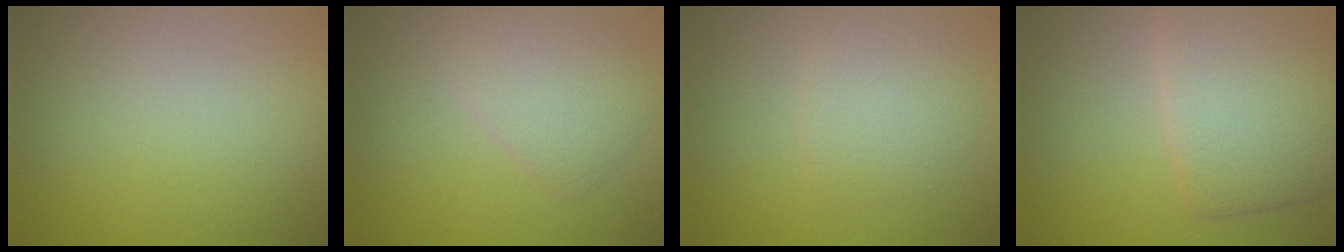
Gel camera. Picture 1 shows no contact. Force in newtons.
{"total": 2.8, "press": 2.8, "slide": 0.2}
{"total": 2.3, "press": 2.3, "slide": 0.1}
{"total": 6.2, "press": 6.2, "slide": 0.3}